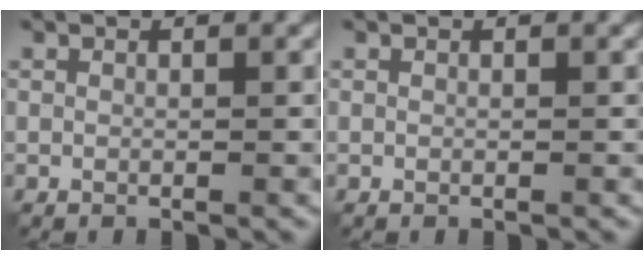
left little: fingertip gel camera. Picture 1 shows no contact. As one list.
[{"total": 0.0}]